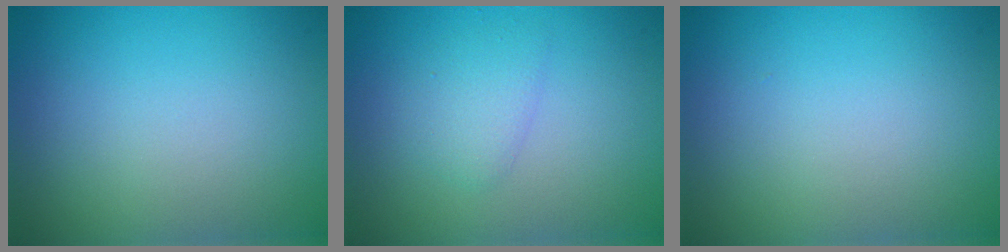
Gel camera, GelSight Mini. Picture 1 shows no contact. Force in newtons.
{"total": 1.8, "press": 1.8, "slide": 0.1}
{"total": 0.0}